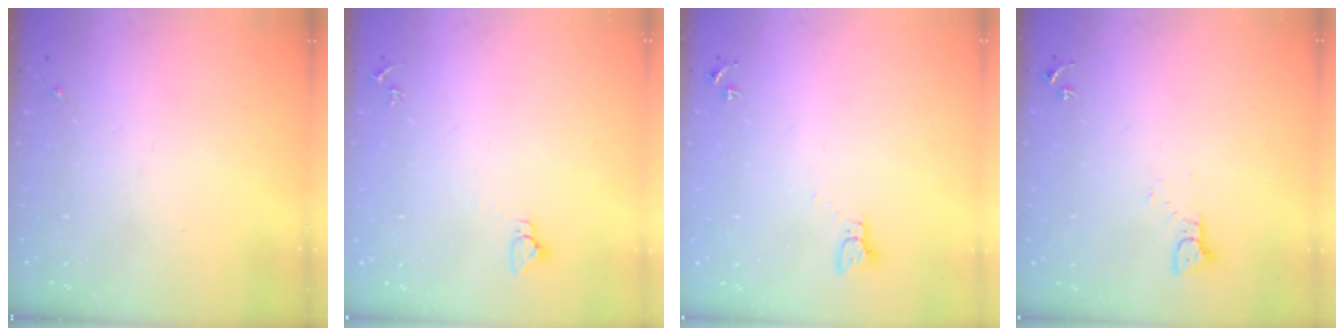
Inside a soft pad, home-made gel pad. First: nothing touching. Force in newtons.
{"total": 2.8, "press": 2.8, "slide": 0.2}
{"total": 2.3, "press": 2.3, "slide": 0.3}
{"total": 2.4, "press": 2.4, "slide": 0.2}